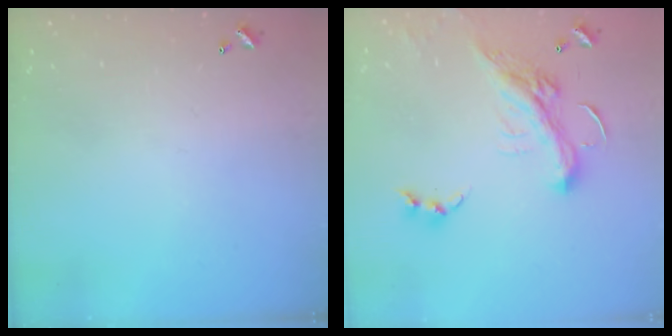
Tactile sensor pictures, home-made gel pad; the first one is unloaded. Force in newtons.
{"total": 5.4, "press": 5.2, "slide": 1.4}